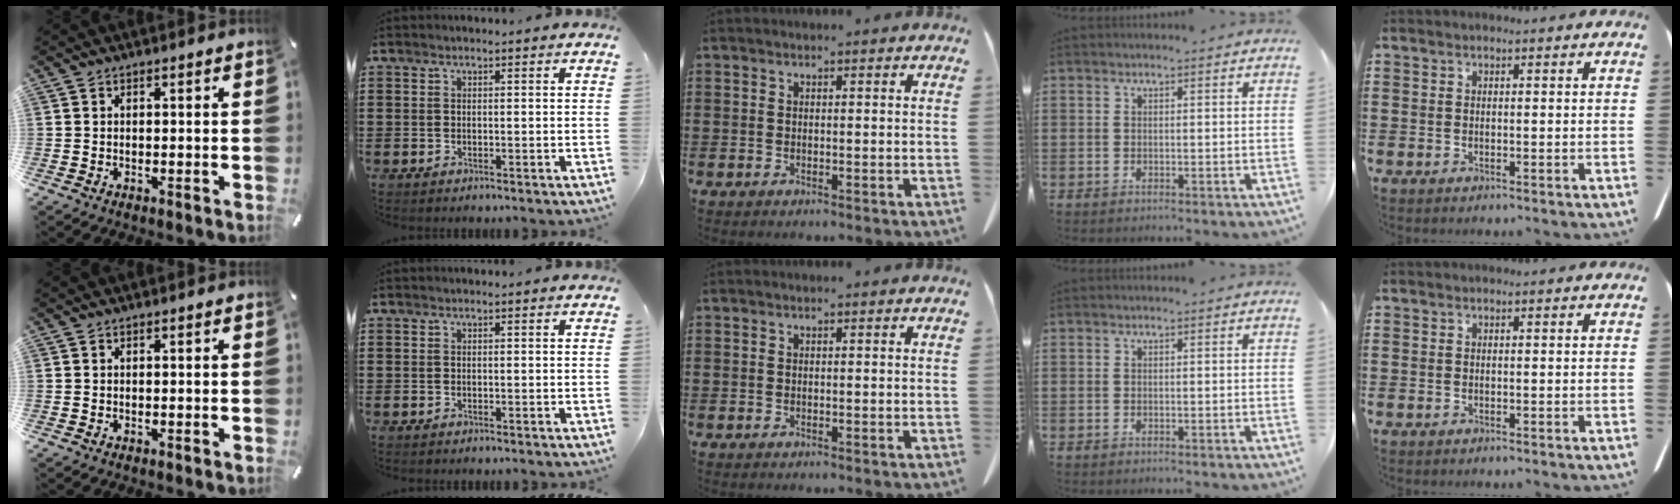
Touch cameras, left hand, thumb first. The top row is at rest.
{}